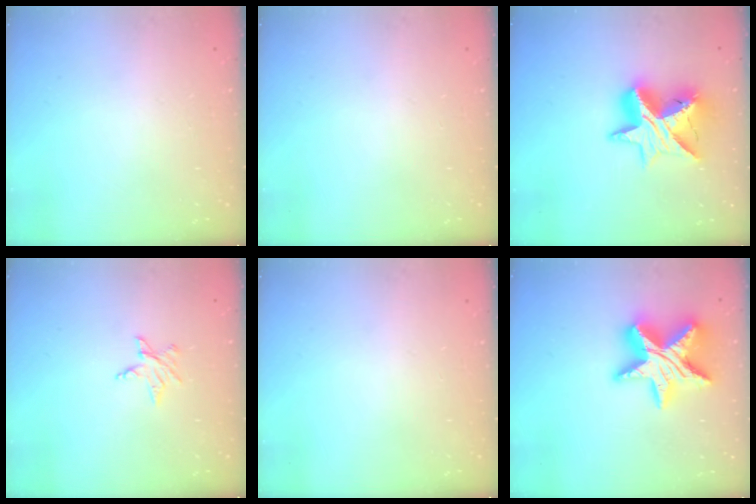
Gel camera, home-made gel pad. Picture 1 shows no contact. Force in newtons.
{"total": 0.0}
{"total": 14.6, "press": 14.5, "slide": 1.0}
{"total": 3.8, "press": 3.8, "slide": 0.4}
{"total": 0.0}
{"total": 19.1, "press": 19.0, "slide": 1.1}